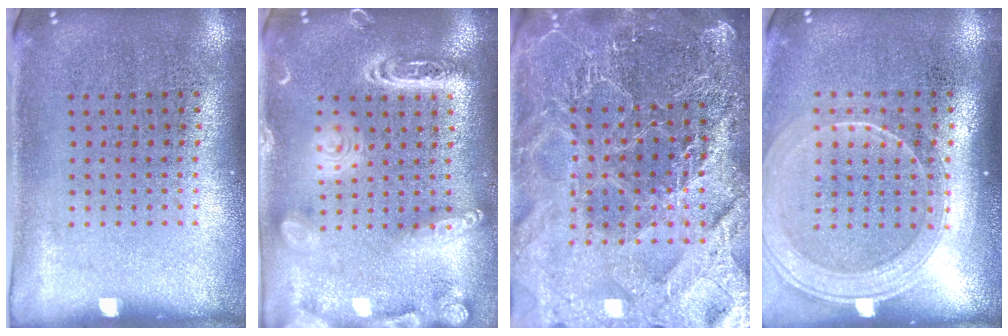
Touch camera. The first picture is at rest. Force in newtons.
{"total": 2.7, "press": 2.7, "slide": 0.2}
{"total": 5.8, "press": 5.0, "slide": 2.9}
{"total": 1.9, "press": 1.7, "slide": 0.9}